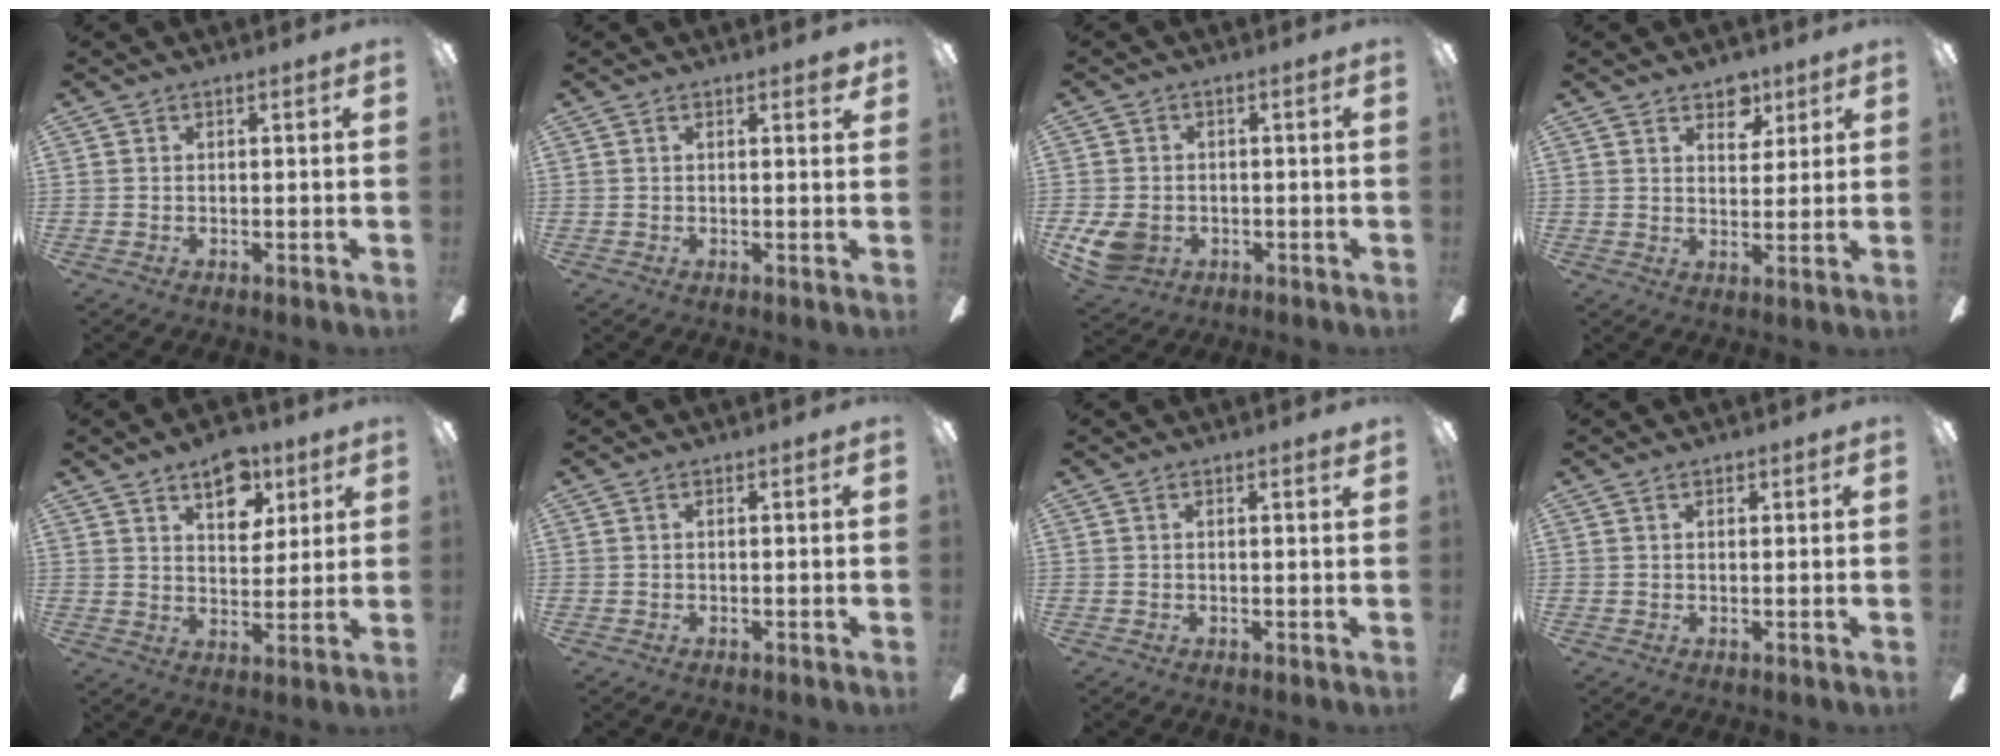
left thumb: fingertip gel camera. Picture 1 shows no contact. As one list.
[{"total": 1.7, "force": [1.2, 0.4, 1.0], "torque": [0.002, -0.005, 0.015]}, {"total": 6.6, "force": [-2.2, 5.3, 3.1], "torque": [-0.084, 0.010, -0.040]}, {"total": 6.4, "force": [4.5, 3.9, 2.5], "torque": [-0.013, -0.021, 0.076]}, {"total": 10.0, "force": [6.2, 5.8, 5.4], "torque": [-0.056, -0.027, 0.106]}, {"total": 0.0}, {"total": 0.7, "force": [0.5, 0.0, 0.6], "torque": [-0.004, -0.002, 0.005]}, {"total": 0.7, "force": [0.6, 0.4, -0.1], "torque": [0.009, -0.003, 0.010]}]